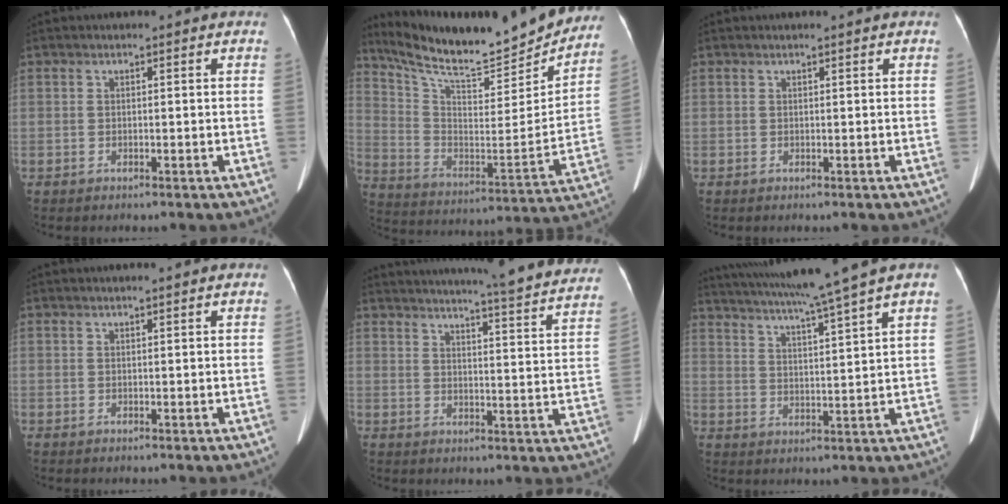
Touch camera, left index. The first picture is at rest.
{"total": 26.0, "force": [23.1, 4.0, 11.2], "torque": [-0.191, -0.053, 0.340]}
{"total": 0.0}
{"total": 0.6, "force": [0.5, -0.1, 0.4], "torque": [-0.009, 0.003, 0.012]}
{"total": 27.2, "force": [25.2, 0.7, 10.3], "torque": [-0.155, -0.073, 0.296]}
{"total": 14.1, "force": [11.5, -2.4, 7.8], "torque": [-0.134, -0.008, 0.172]}